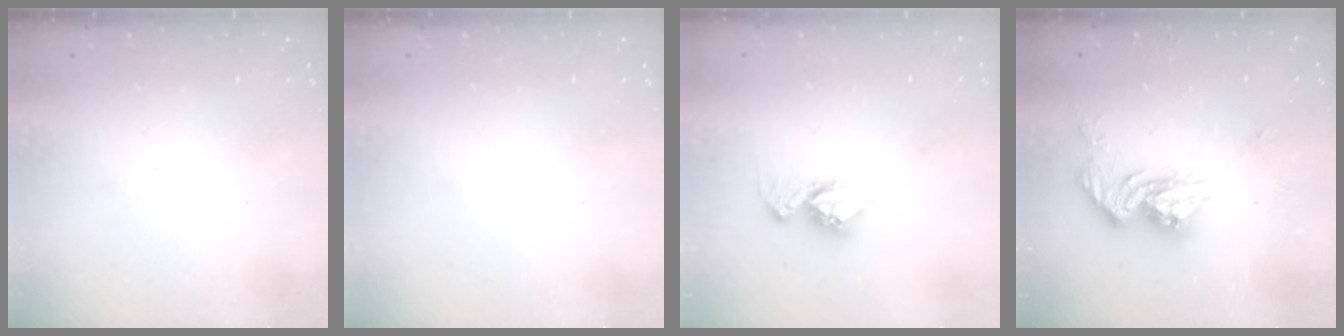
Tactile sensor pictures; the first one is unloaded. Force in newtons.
{"total": 0.0}
{"total": 11.1, "press": 11.0, "slide": 0.9}
{"total": 12.8, "press": 12.8, "slide": 1.1}